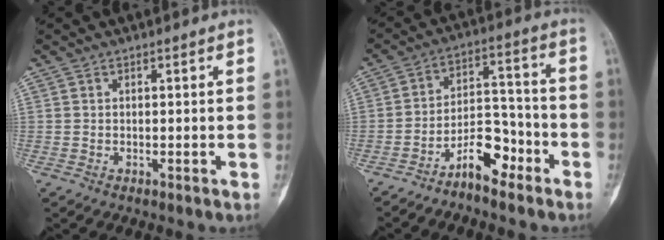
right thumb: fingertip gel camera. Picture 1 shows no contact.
{"total": 8.4, "force": [-5.7, 3.7, 5.0], "torque": [-0.074, 0.069, -0.105]}